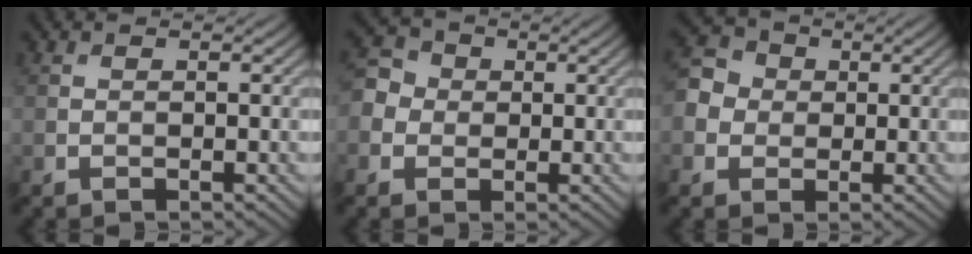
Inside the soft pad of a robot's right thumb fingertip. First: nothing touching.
{"total": 4.0, "force": [-0.2, 3.7, 1.5], "torque": [-0.041, 0.005, -0.012]}
{"total": 4.8, "force": [0.0, 4.4, 1.9], "torque": [-0.052, 0.006, -0.009]}